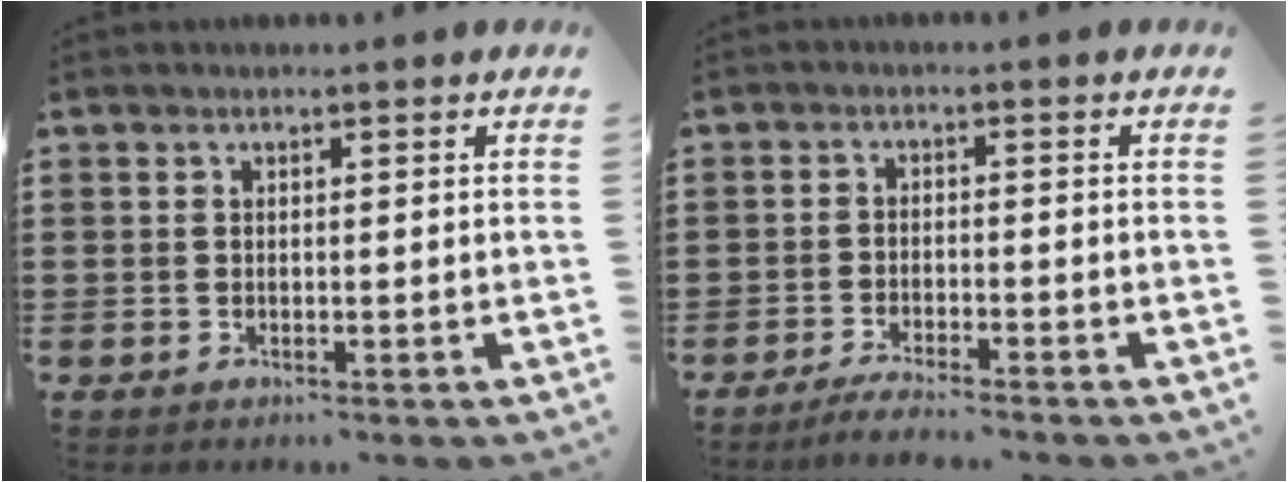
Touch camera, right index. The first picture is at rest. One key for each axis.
{"total": 2.9, "fx": -2.8, "fy": -0.4, "fz": 0.6, "tx": -0.012, "ty": -0.002, "tz": -0.055}